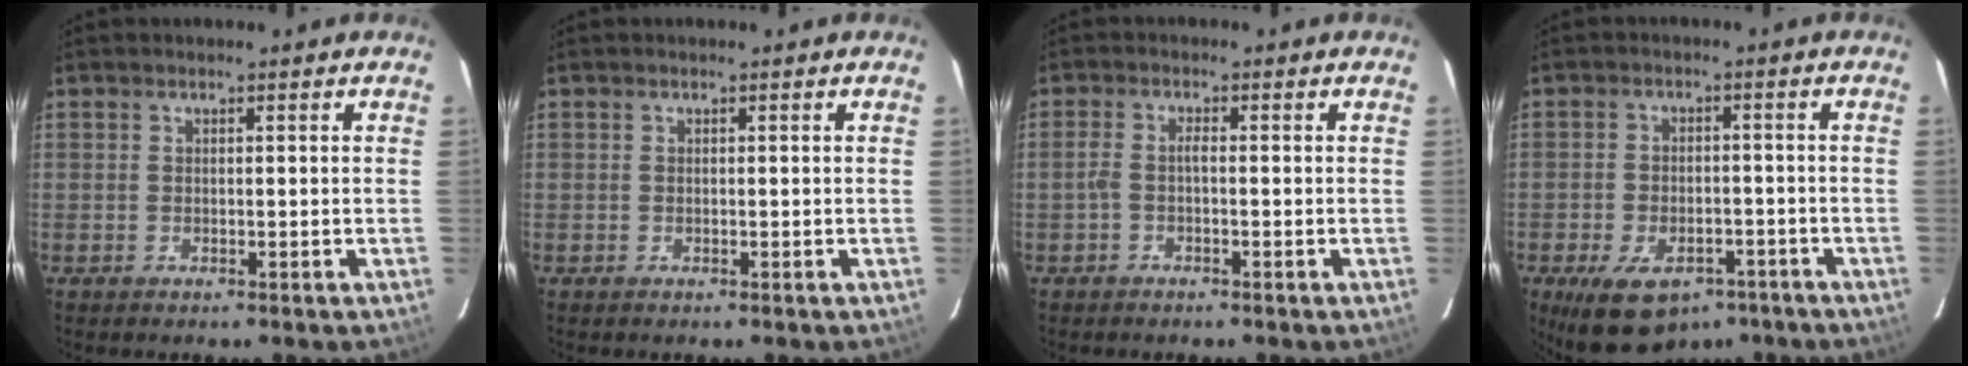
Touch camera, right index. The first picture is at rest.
{"total": 0.0}
{"total": 1.9, "force": [-0.8, 0.4, 1.7], "torque": [-0.036, 0.004, -0.018]}
{"total": 13.5, "force": [-8.6, 7.7, 7.1], "torque": [-0.154, -0.012, -0.121]}